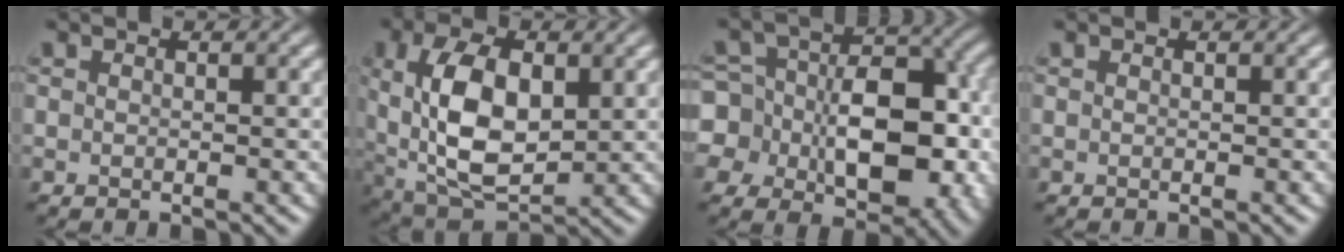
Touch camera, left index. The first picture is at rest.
{"total": 9.5, "force": [1.3, 4.9, 8.0], "torque": [-0.162, 0.001, 0.022]}
{"total": 12.5, "force": [-1.5, 9.7, 7.7], "torque": [-0.105, 0.012, -0.038]}
{"total": 0.0}